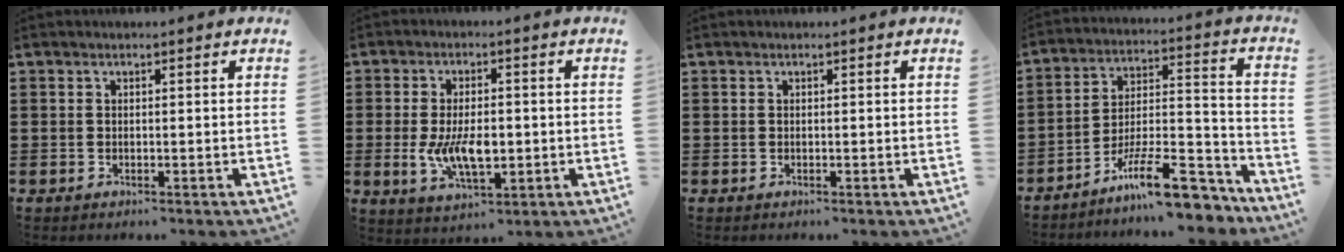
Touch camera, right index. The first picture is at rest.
{"total": 7.8, "force": [-1.0, 3.9, 6.6], "torque": [-0.129, -0.003, -0.020]}
{"total": 0.0}
{"total": 14.4, "force": [-11.0, 3.4, 8.7], "torque": [-0.125, 0.047, -0.193]}